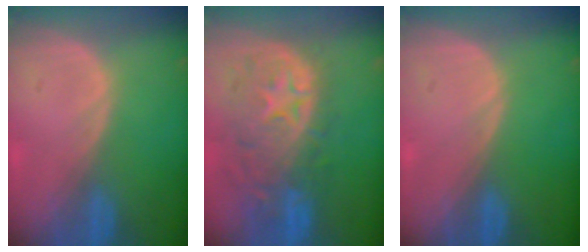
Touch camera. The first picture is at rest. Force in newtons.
{"total": 11.0, "press": 9.7, "slide": 5.2}
{"total": 0.0}